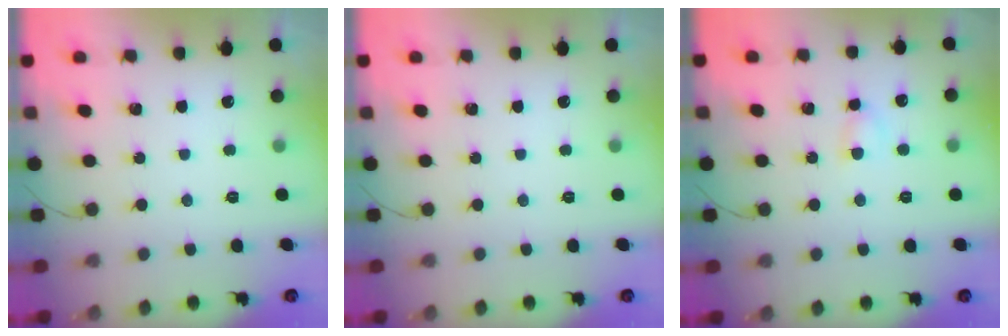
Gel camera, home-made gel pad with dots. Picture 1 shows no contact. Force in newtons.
{"total": 0.0}
{"total": 3.5, "press": 3.3, "slide": 1.1}